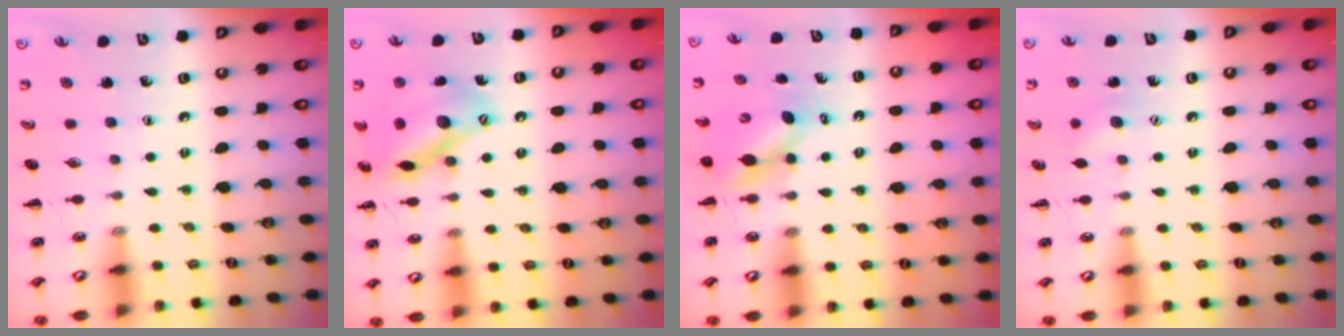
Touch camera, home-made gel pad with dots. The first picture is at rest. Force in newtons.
{"total": 14.3, "press": 14.3, "slide": 1.0}
{"total": 5.2, "press": 5.2, "slide": 0.4}
{"total": 6.5, "press": 6.3, "slide": 1.6}